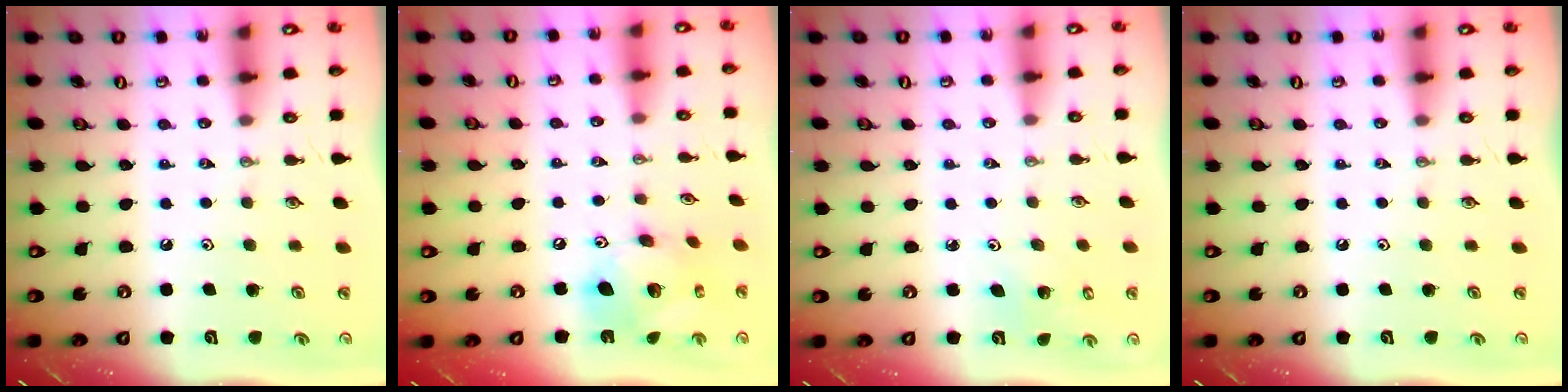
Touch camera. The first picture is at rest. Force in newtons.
{"total": 15.2, "press": 15.1, "slide": 1.5}
{"total": 2.4, "press": 2.4, "slide": 0.2}
{"total": 0.0}